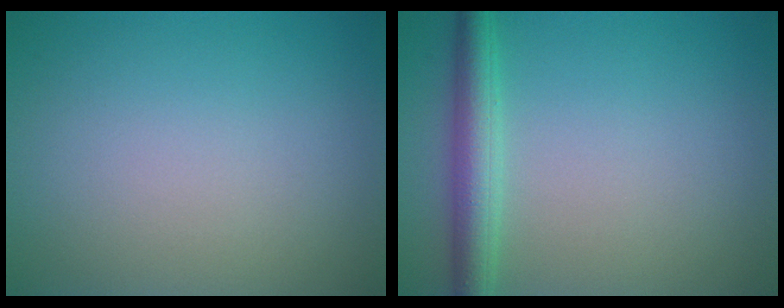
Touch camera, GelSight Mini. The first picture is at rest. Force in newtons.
{"total": 3.5, "press": 3.5, "slide": 0.1}